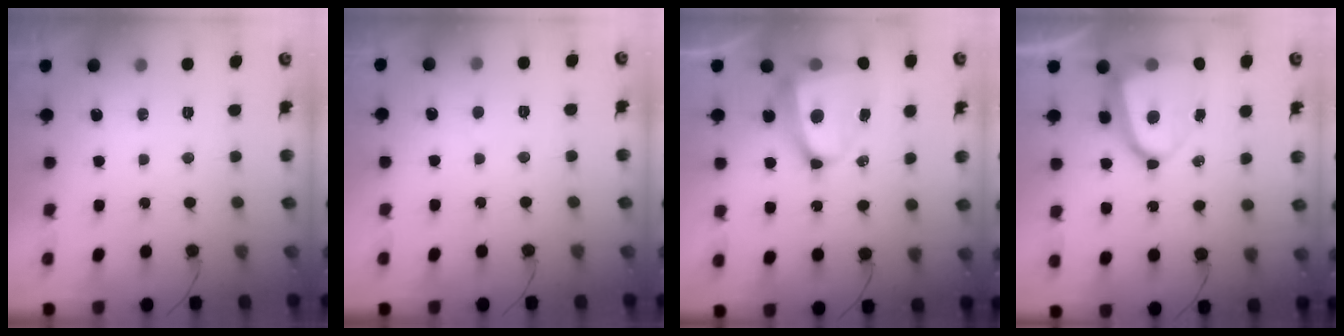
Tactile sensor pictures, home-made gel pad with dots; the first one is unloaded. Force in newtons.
{"total": 2.0, "press": 2.0, "slide": 0.2}
{"total": 13.8, "press": 13.7, "slide": 2.0}
{"total": 14.1, "press": 14.0, "slide": 1.5}